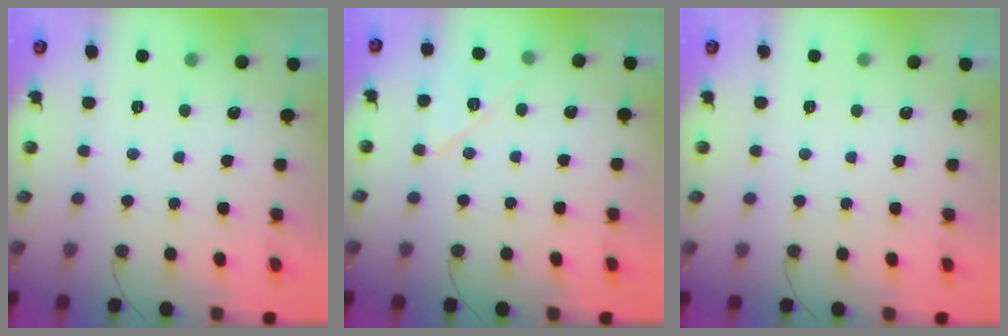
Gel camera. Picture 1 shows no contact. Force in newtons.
{"total": 8.5, "press": 8.4, "slide": 1.7}
{"total": 0.0}